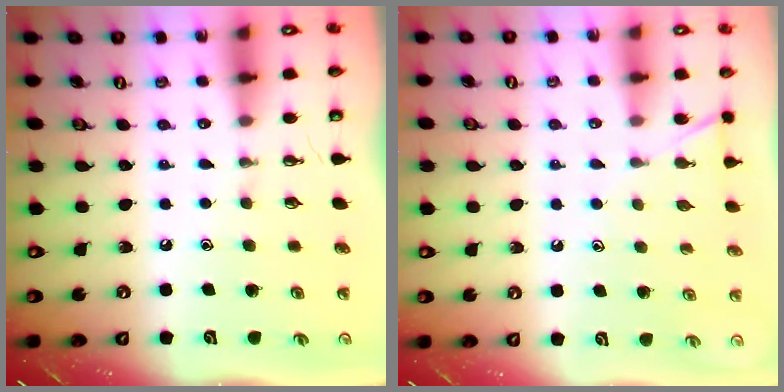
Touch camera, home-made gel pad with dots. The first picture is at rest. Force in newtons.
{"total": 6.3, "press": 6.3, "slide": 0.6}